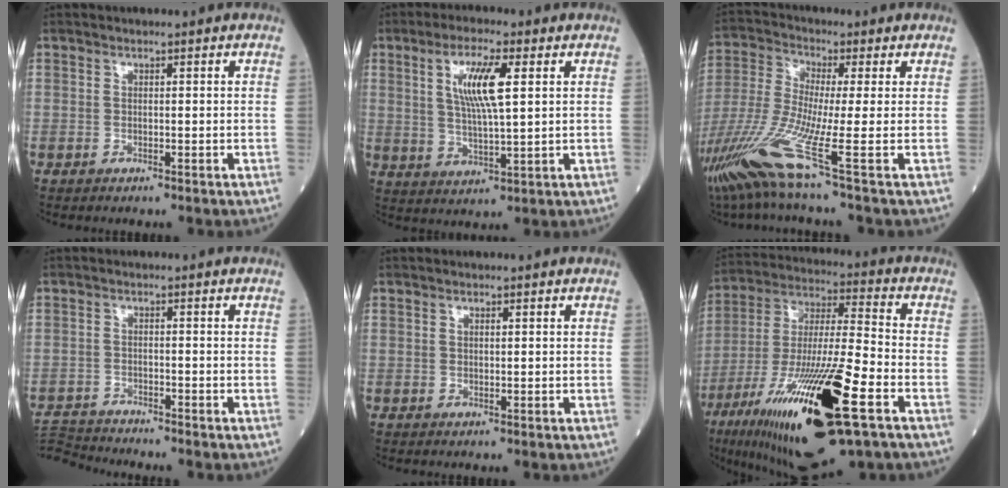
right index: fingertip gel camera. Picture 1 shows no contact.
{"total": 8.7, "force": [2.7, 1.2, 8.2], "torque": [-0.154, 0.001, 0.052]}
{"total": 14.4, "force": [-6.9, -0.7, 12.6], "torque": [-0.276, -0.035, -0.138]}
{"total": 5.5, "force": [-5.5, -0.4, -0.7], "torque": [0.016, -0.005, -0.106]}
{"total": 0.7, "force": [0.3, 0.2, 0.6], "torque": [-0.007, 0.000, 0.005]}
{"total": 26.5, "force": [-12.2, 4.2, 23.2], "torque": [-0.434, -0.051, -0.208]}